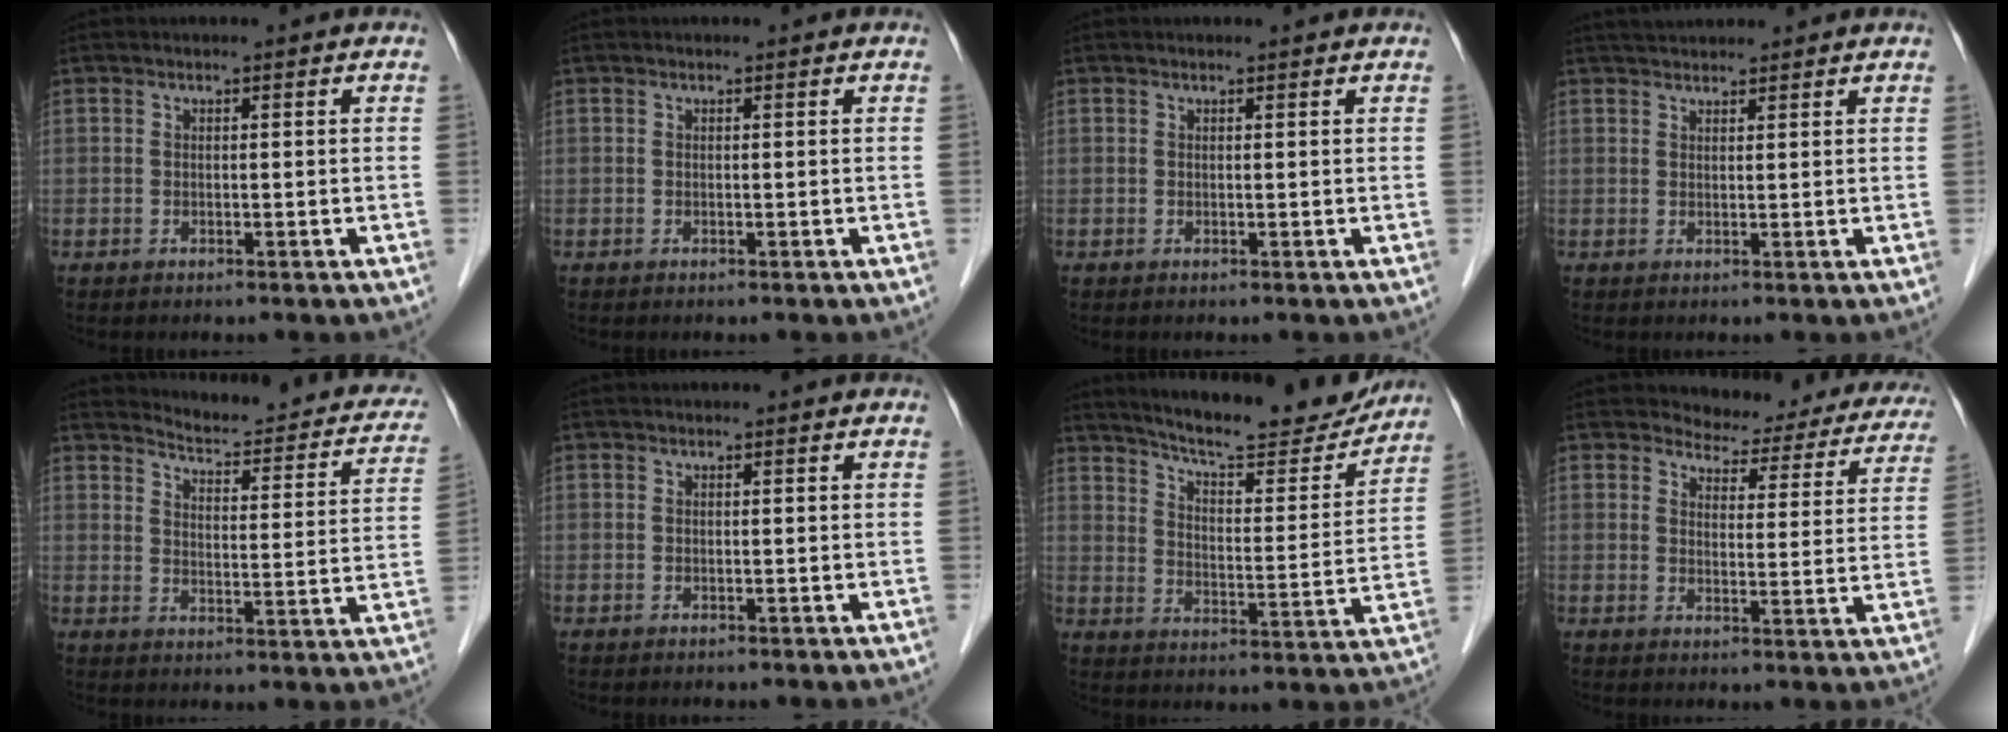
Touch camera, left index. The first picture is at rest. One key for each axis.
{"total": 0.0}
{"total": 0.7, "fx": 0.6, "fy": 0.0, "fz": 0.2, "tx": -0.009, "ty": 0.003, "tz": 0.010}
{"total": 4.2, "fx": 3.9, "fy": 0.7, "fz": 1.2, "tx": -0.019, "ty": 0.036, "tz": 0.065}
{"total": 16.1, "fx": 14.9, "fy": 3.5, "fz": 5.0, "tx": -0.049, "ty": -0.038, "tz": 0.163}
{"total": 0.0}
{"total": 18.7, "fx": 17.2, "fy": 2.5, "fz": 6.8, "tx": -0.103, "ty": -0.027, "tz": 0.236}
{"total": 13.0, "fx": 12.0, "fy": 4.3, "fz": 2.5, "tx": -0.002, "ty": -0.021, "tz": 0.117}